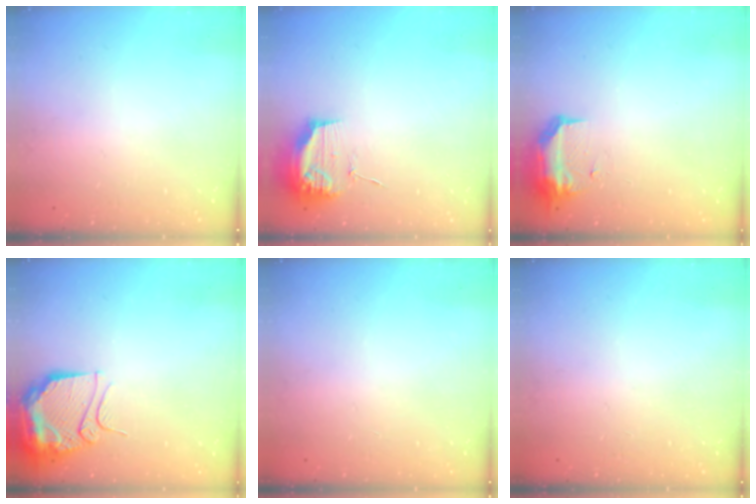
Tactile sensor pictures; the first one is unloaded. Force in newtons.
{"total": 12.4, "press": 12.4, "slide": 0.1}
{"total": 8.4, "press": 8.3, "slide": 1.4}
{"total": 11.5, "press": 11.4, "slide": 1.6}
{"total": 0.9, "press": 0.0, "slide": 0.9}
{"total": 0.0}